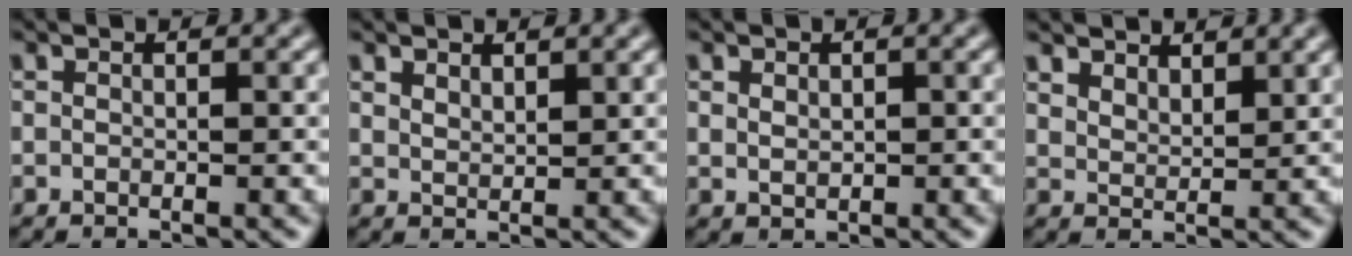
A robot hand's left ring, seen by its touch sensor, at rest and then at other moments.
{"total": 1.3, "force": [1.1, 0.5, 0.5], "torque": [-0.015, -0.002, 0.023]}
{"total": 1.0, "force": [0.3, 0.8, 0.6], "torque": [-0.011, -0.004, 0.010]}
{"total": 3.6, "force": [3.2, 1.2, 1.0], "torque": [-0.026, -0.004, 0.059]}